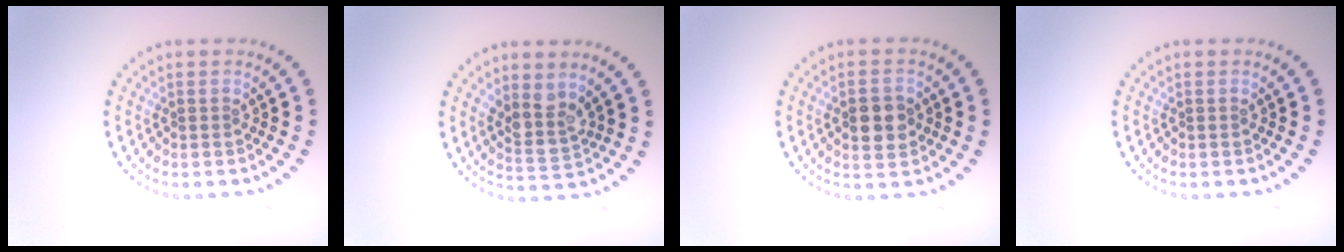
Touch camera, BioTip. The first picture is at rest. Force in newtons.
{"total": 2.8, "press": 2.2, "slide": 1.8}
{"total": 3.4, "press": 3.4, "slide": 0.2}
{"total": 0.0}